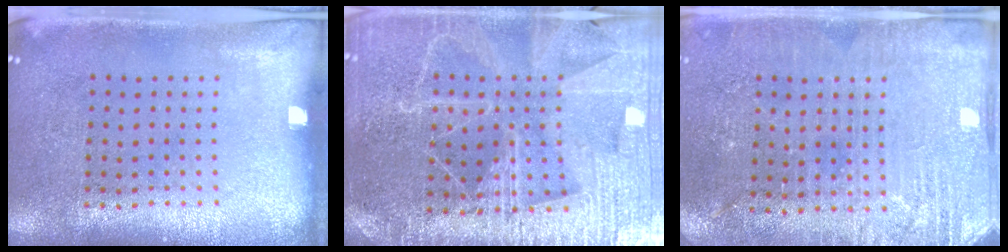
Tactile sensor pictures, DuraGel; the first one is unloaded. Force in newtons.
{"total": 4.8, "press": 4.4, "slide": 2.0}
{"total": 2.8, "press": 2.8, "slide": 0.5}